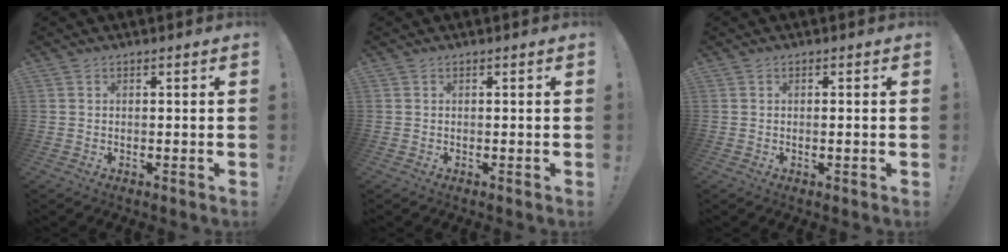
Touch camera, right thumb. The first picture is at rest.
{"total": 0.0}
{"total": 0.8, "force": [-0.3, -0.2, 0.7], "torque": [-0.013, 0.001, -0.006]}